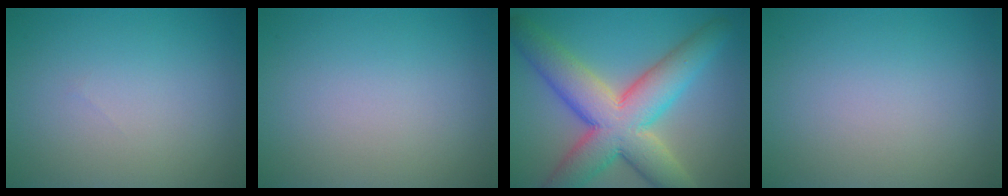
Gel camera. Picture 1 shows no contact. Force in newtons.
{"total": 0.0}
{"total": 10.7, "press": 10.7, "slide": 0.6}
{"total": 0.0}